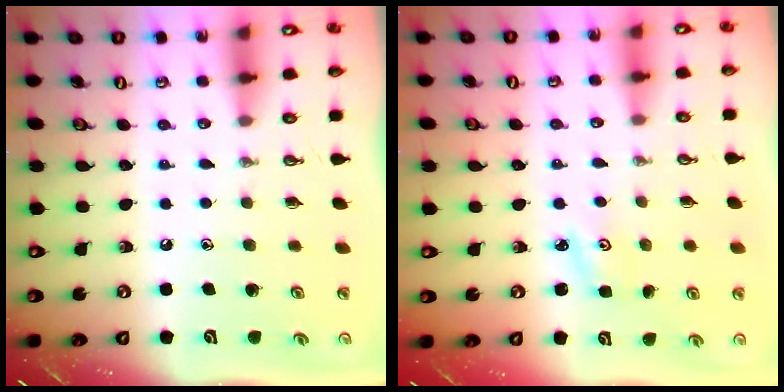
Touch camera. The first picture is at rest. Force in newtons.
{"total": 2.7, "press": 2.6, "slide": 0.4}